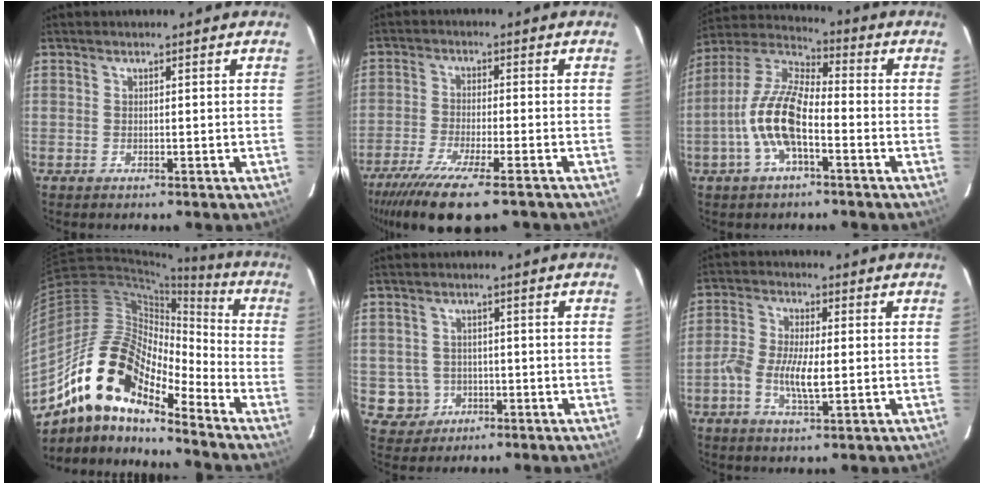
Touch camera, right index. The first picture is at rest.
{"total": 14.6, "force": [-10.7, 2.5, 9.5], "torque": [-0.202, -0.053, -0.187]}
{"total": 13.0, "force": [-4.1, 4.8, 11.3], "torque": [-0.240, 0.007, -0.084]}
{"total": 18.8, "force": [-13.0, 6.8, 11.9], "torque": [-0.203, -0.006, -0.260]}
{"total": 5.0, "force": [-1.2, 4.8, 0.4], "torque": [-0.017, 0.019, -0.009]}
{"total": 7.2, "force": [-1.4, 2.5, 6.6], "torque": [-0.138, 0.004, -0.033]}